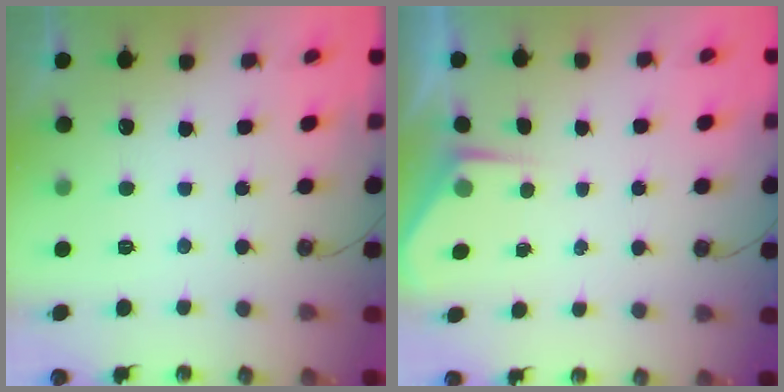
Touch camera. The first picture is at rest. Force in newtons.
{"total": 2.7, "press": 2.7, "slide": 0.3}